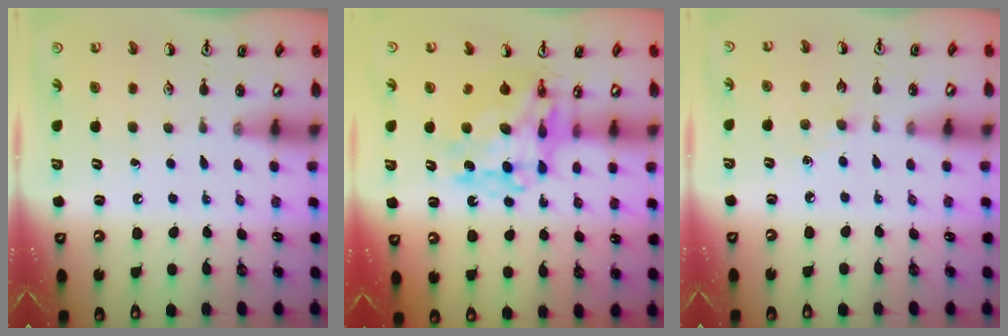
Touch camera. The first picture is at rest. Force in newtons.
{"total": 12.3, "press": 12.2, "slide": 1.2}
{"total": 2.9, "press": 2.9, "slide": 0.4}